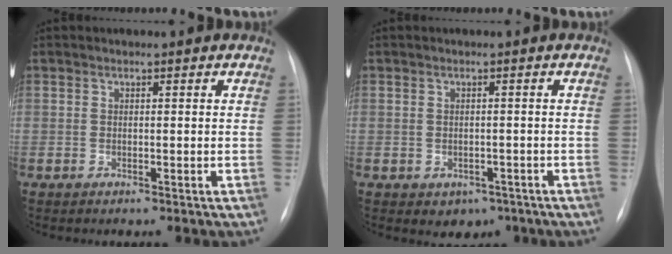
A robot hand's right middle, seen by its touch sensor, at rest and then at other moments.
{"total": 3.3, "force": [-1.8, 2.5, 1.2], "torque": [-0.008, 0.006, -0.013]}